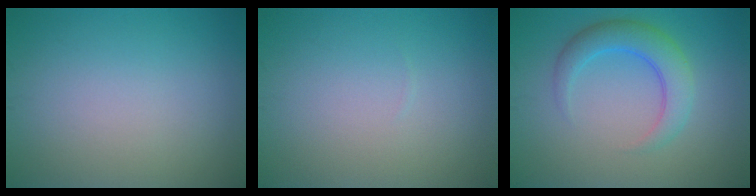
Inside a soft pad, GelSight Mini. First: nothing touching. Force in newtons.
{"total": 0.0}
{"total": 4.2, "press": 4.1, "slide": 0.3}